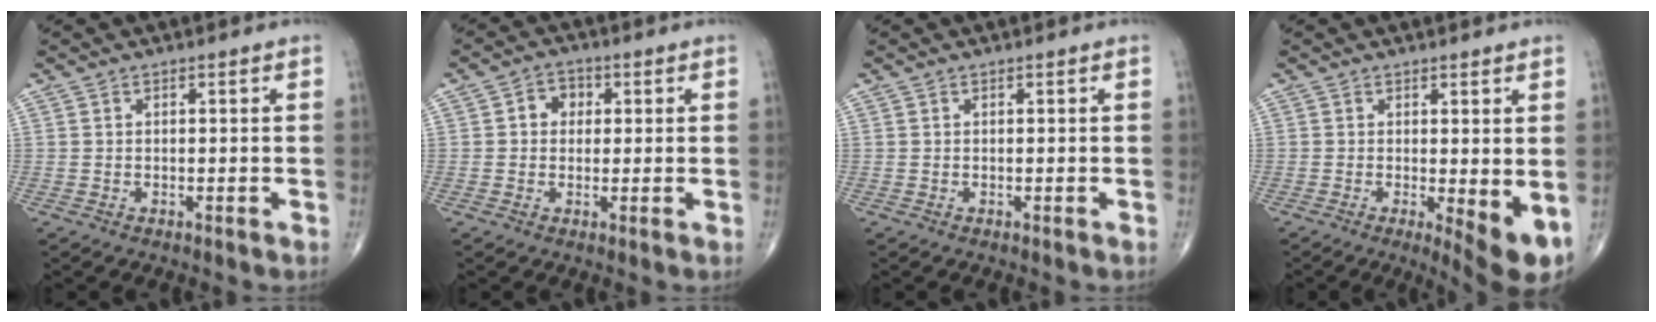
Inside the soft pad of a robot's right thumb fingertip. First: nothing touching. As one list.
[{"total": 4.0, "force": [0.7, 3.4, 2.0], "torque": [-0.007, 0.009, 0.005]}, {"total": 0.0}, {"total": 6.7, "force": [-0.4, 2.0, 6.3], "torque": [-0.087, -0.017, -0.001]}]